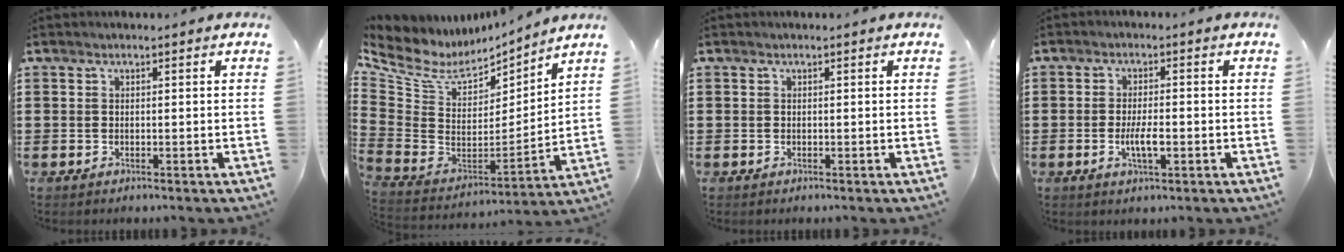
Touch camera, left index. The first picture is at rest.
{"total": 6.9, "force": [5.2, 3.8, 2.4], "torque": [-0.083, -0.044, 0.091]}
{"total": 0.0}
{"total": 4.3, "force": [-1.0, 1.2, 3.9], "torque": [-0.073, 0.000, -0.019]}